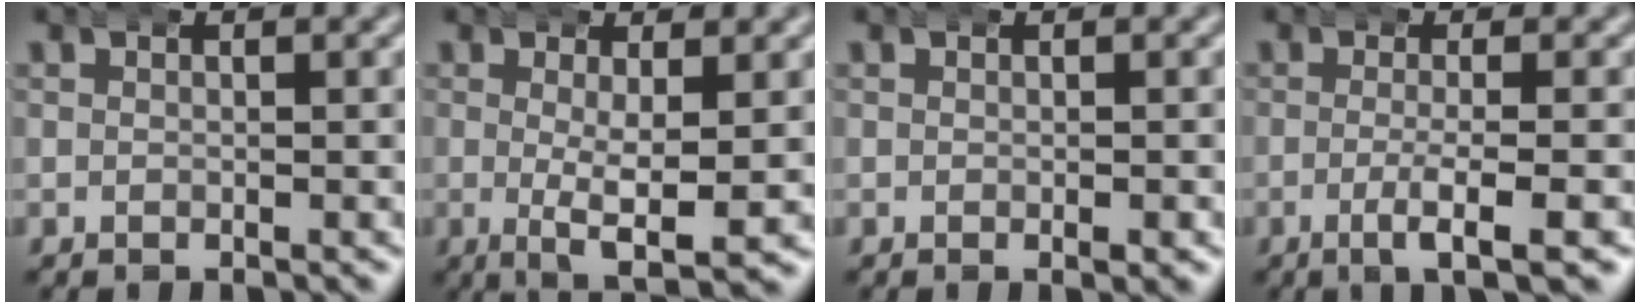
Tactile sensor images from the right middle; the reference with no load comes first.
{"total": 6.0, "force": [-1.0, 1.9, 5.6], "torque": [-0.091, -0.020, -0.004]}
{"total": 0.7, "force": [-0.1, 0.2, 0.6], "torque": [-0.009, 0.003, -0.004]}
{"total": 4.1, "force": [-1.7, 0.2, 3.7], "torque": [-0.067, -0.009, -0.028]}